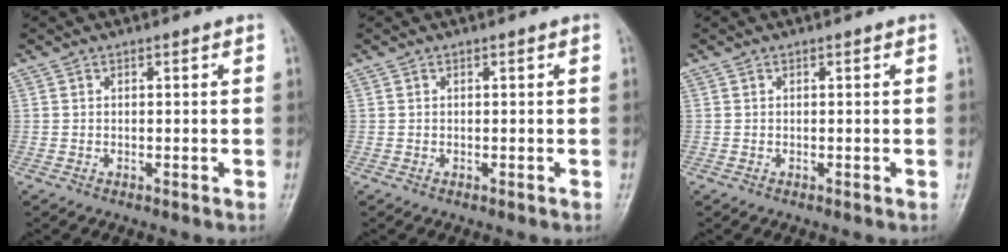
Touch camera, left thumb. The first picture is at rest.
{"total": 0.0}
{"total": 0.0}